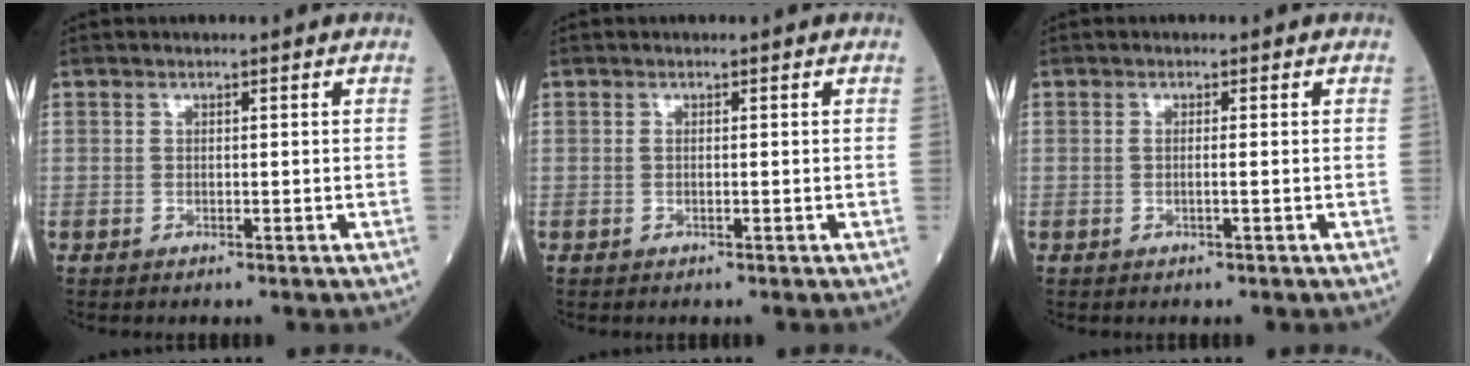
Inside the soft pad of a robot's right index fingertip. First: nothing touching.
{"total": 0.0}
{"total": 0.9, "force": [-0.2, -0.2, 0.8], "torque": [-0.017, 0.000, -0.004]}